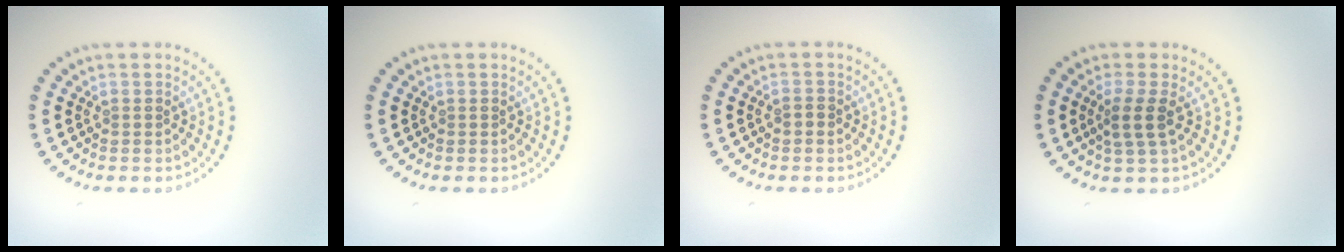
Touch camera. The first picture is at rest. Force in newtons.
{"total": 0.0}
{"total": 0.8, "press": 0.8, "slide": 0.1}
{"total": 2.4, "press": 1.9, "slide": 1.4}